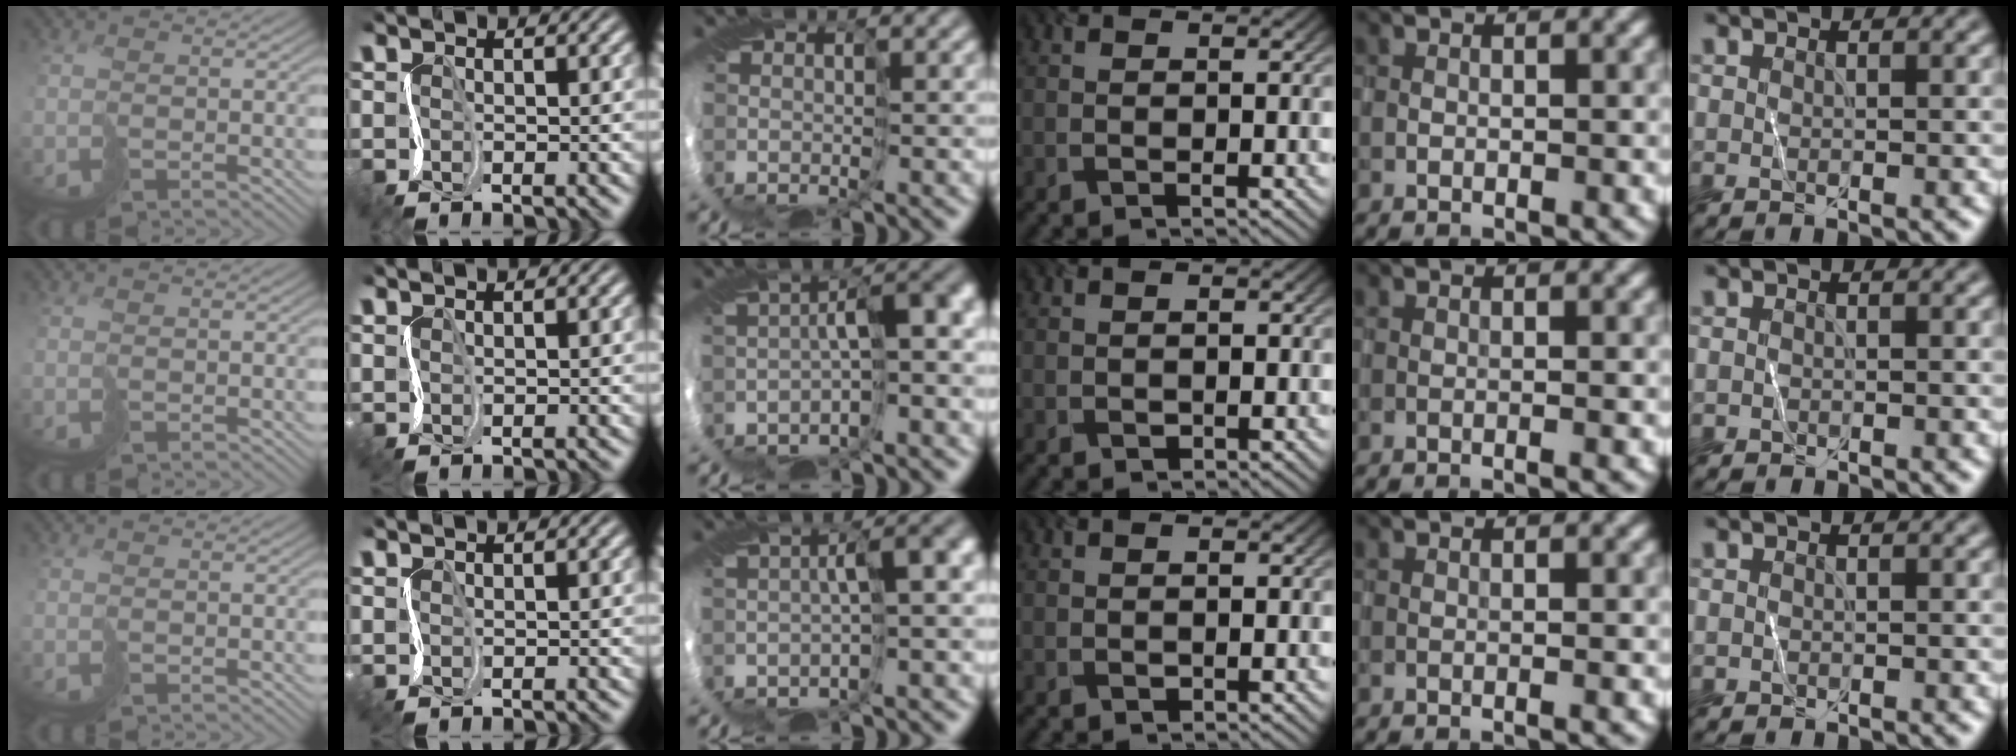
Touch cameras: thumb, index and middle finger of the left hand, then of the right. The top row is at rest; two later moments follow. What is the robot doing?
{"motion": "cut", "object": "paper"}